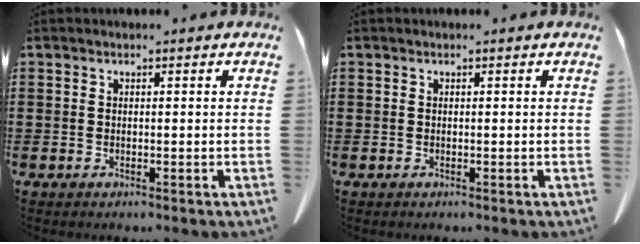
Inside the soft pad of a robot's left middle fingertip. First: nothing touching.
{"total": 0.0}